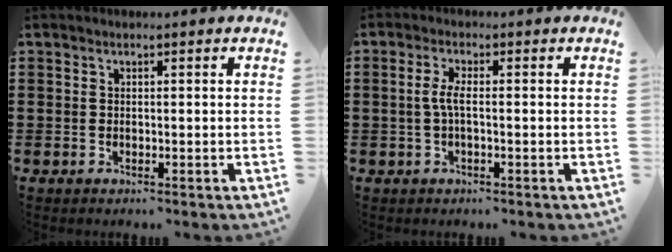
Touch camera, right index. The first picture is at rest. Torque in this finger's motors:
{"motor_torque": [0.46, -0.36, 0.30, 0.10]}